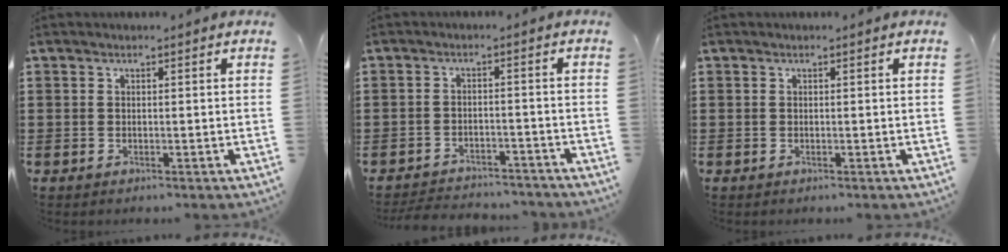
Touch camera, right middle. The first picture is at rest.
{"total": 3.3, "force": [-3.3, 0.4, 0.1], "torque": [-0.007, 0.003, -0.071]}
{"total": 0.0}